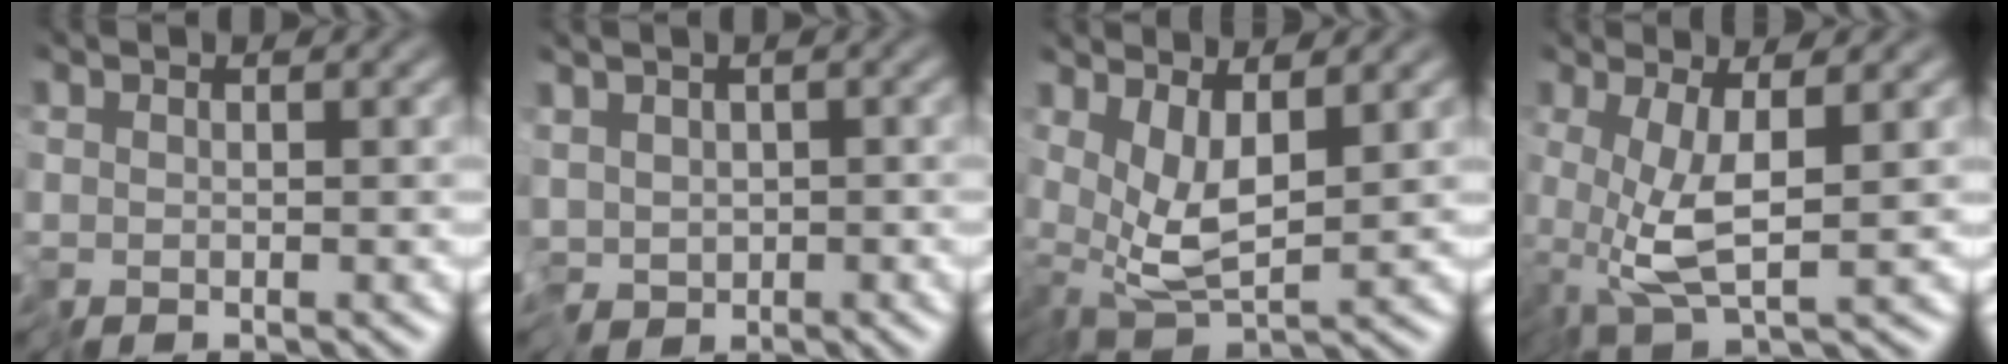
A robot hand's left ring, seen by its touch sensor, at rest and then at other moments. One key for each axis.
{"total": 3.2, "fx": -0.9, "fy": 2.3, "fz": 2.1, "tx": -0.050, "ty": -0.003, "tz": -0.026}
{"total": 4.3, "fx": 0.9, "fy": 1.2, "fz": 4.0, "tx": -0.089, "ty": -0.009, "tz": 0.019}
{"total": 4.6, "fx": -0.3, "fy": 0.8, "fz": 4.5, "tx": -0.107, "ty": -0.007, "tz": -0.005}